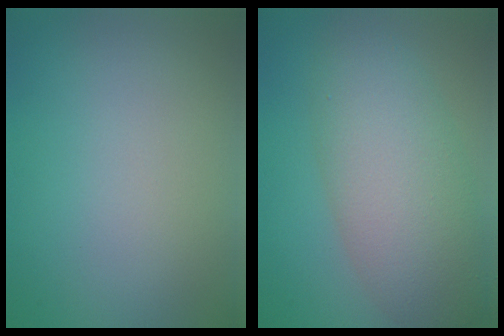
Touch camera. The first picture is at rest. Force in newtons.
{"total": 7.9, "press": 7.9, "slide": 0.3}